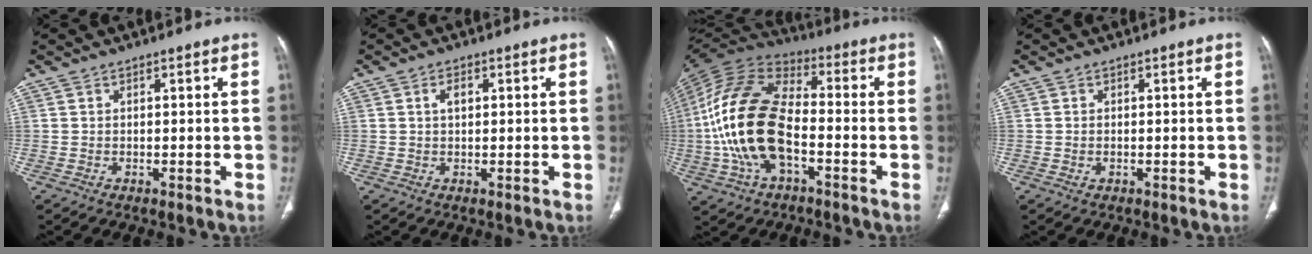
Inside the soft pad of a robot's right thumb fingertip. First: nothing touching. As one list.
[{"total": 2.4, "force": [0.7, 1.3, 1.9], "torque": [-0.033, 0.004, 0.013]}, {"total": 19.8, "force": [-3.7, 10.4, 16.5], "torque": [-0.333, 0.029, -0.072]}, {"total": 0.6, "force": [-0.1, 0.4, 0.4], "torque": [-0.012, 0.003, 0.001]}]